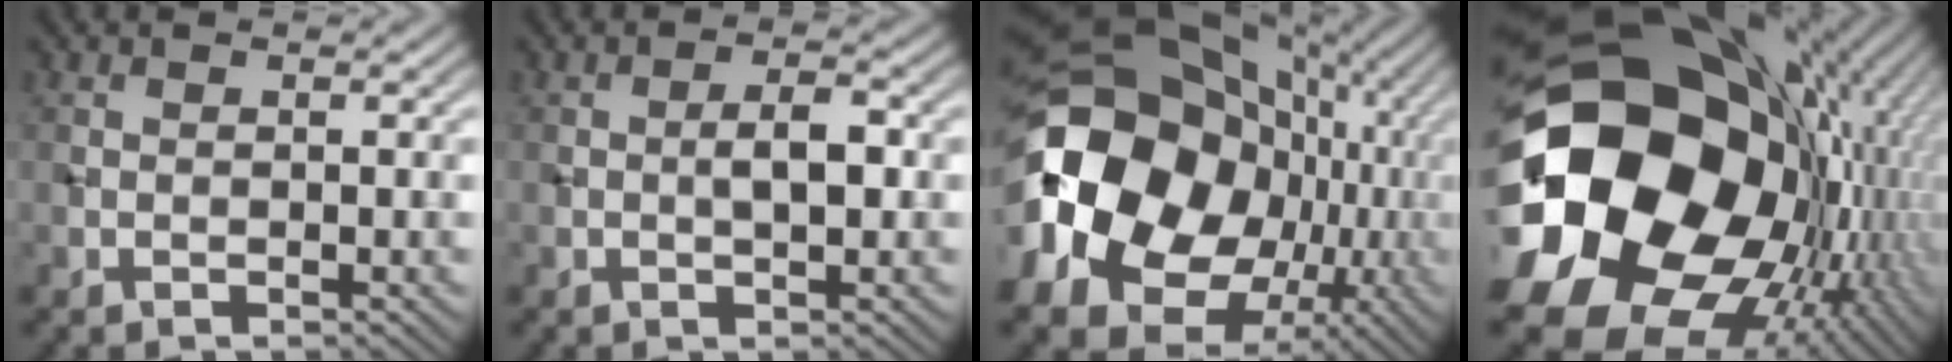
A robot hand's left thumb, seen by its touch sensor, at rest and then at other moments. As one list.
[{"total": 3.0, "force": [-0.1, 1.1, 2.7], "torque": [-0.045, 0.004, -0.005]}, {"total": 23.5, "force": [-2.6, 18.8, 13.7], "torque": [-0.288, -0.059, -0.063]}, {"total": 23.3, "force": [-0.4, 18.1, 14.7], "torque": [-0.303, -0.069, 0.020]}]